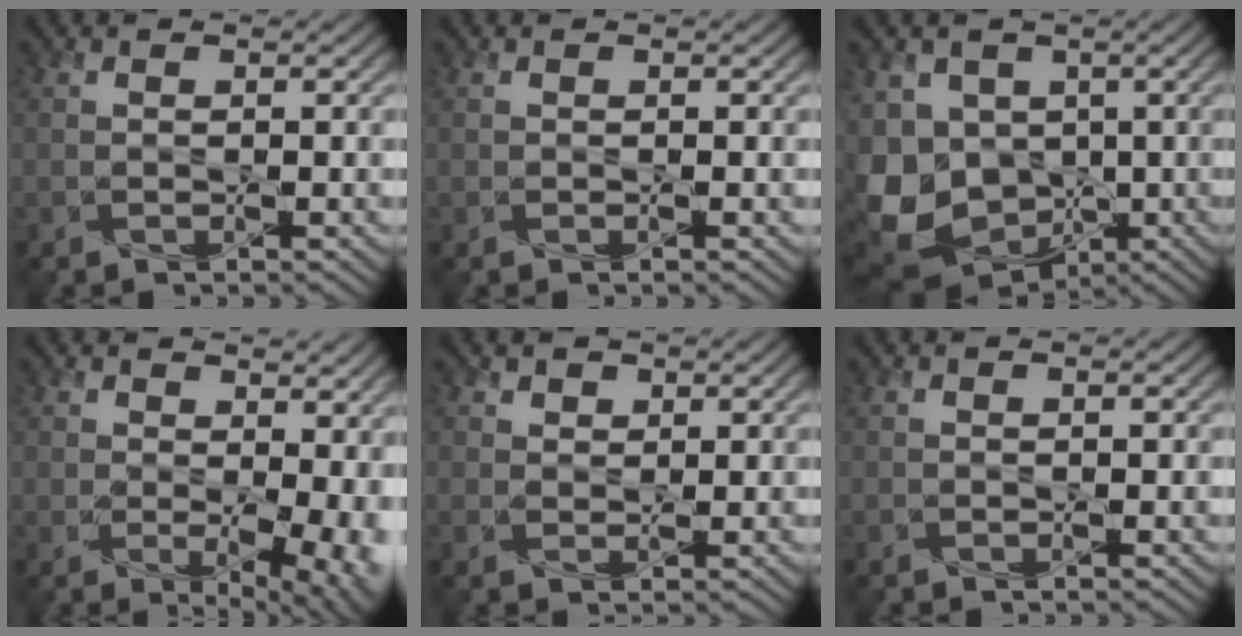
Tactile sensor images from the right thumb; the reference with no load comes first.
{"total": 0.0}
{"total": 13.3, "force": [-4.0, 10.4, 7.2], "torque": [-0.186, -0.022, -0.063]}
{"total": 10.2, "force": [0.6, 6.1, 8.1], "torque": [-0.082, -0.022, 0.038]}
{"total": 1.6, "force": [1.2, 1.1, -0.1], "torque": [0.001, -0.002, 0.014]}
{"total": 0.0}